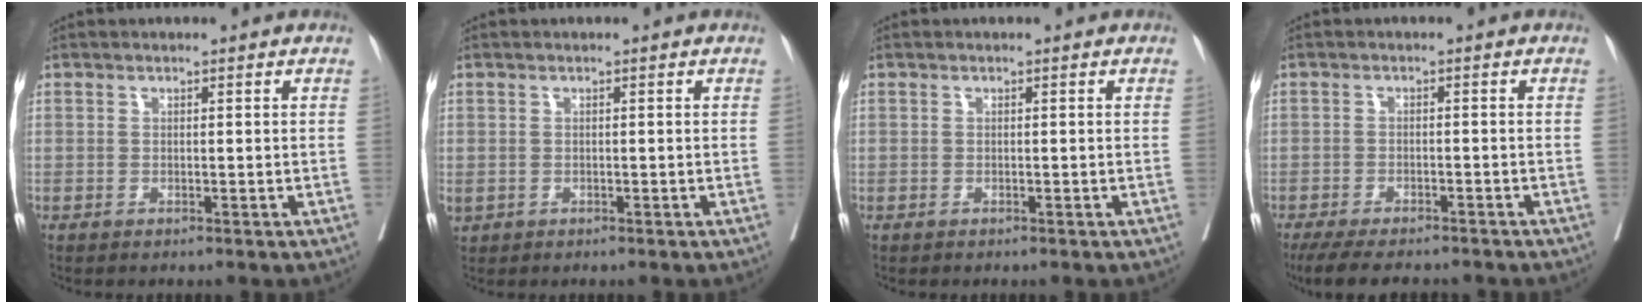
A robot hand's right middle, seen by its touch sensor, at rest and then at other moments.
{"total": 1.1, "force": [-0.1, 0.9, 0.5], "torque": [-0.014, 0.002, 0.005]}
{"total": 0.0}
{"total": 11.0, "force": [-9.6, 2.3, 4.8], "torque": [-0.073, -0.012, -0.135]}